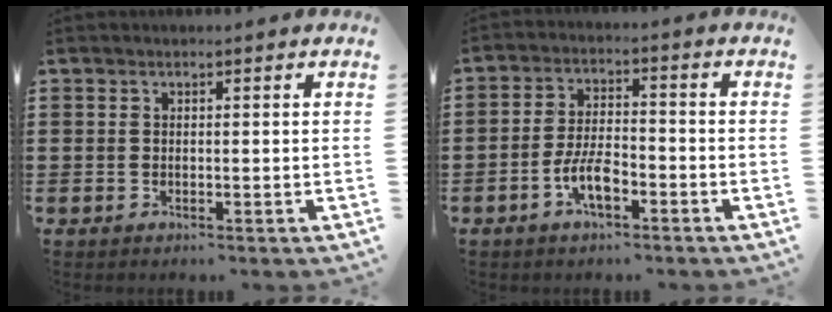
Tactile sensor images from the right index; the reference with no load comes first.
{"total": 5.7, "force": [-2.8, 2.4, 4.4], "torque": [-0.108, 0.000, -0.059]}